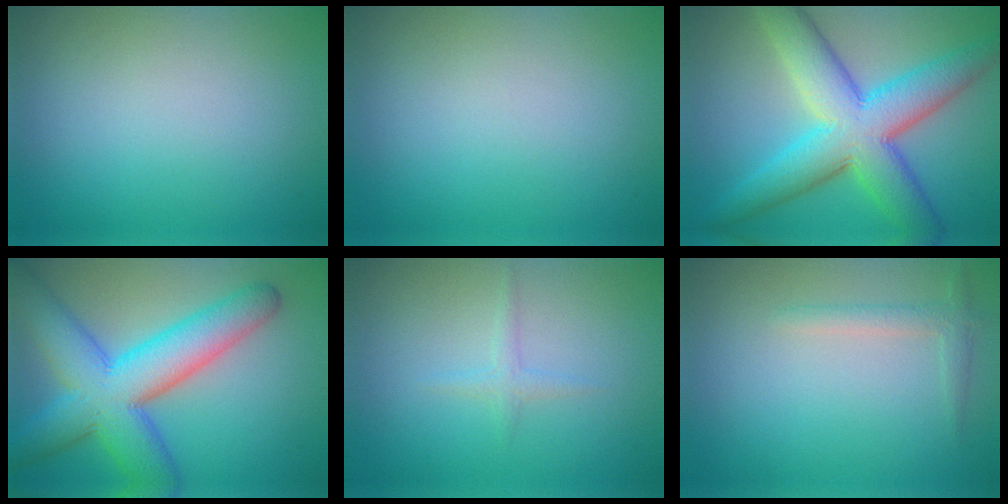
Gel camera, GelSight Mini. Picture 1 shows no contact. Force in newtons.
{"total": 0.0}
{"total": 10.0, "press": 10.0, "slide": 0.3}
{"total": 10.5, "press": 10.5, "slide": 0.2}
{"total": 1.1, "press": 1.1, "slide": 0.0}
{"total": 1.5, "press": 1.5, "slide": 0.1}